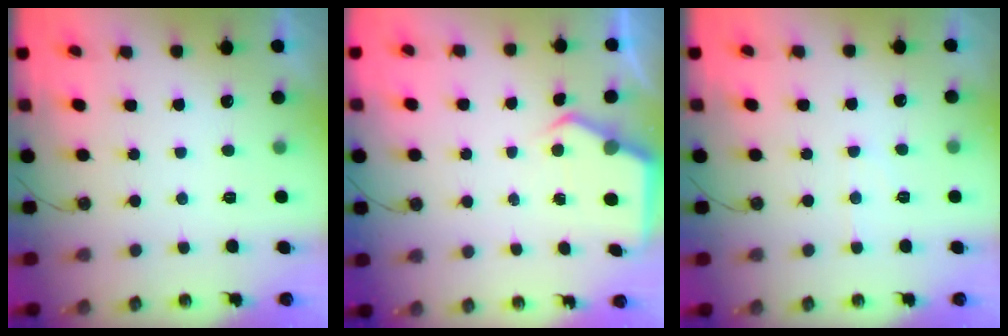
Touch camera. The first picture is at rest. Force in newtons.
{"total": 4.5, "press": 4.5, "slide": 0.3}
{"total": 5.5, "press": 5.5, "slide": 0.7}